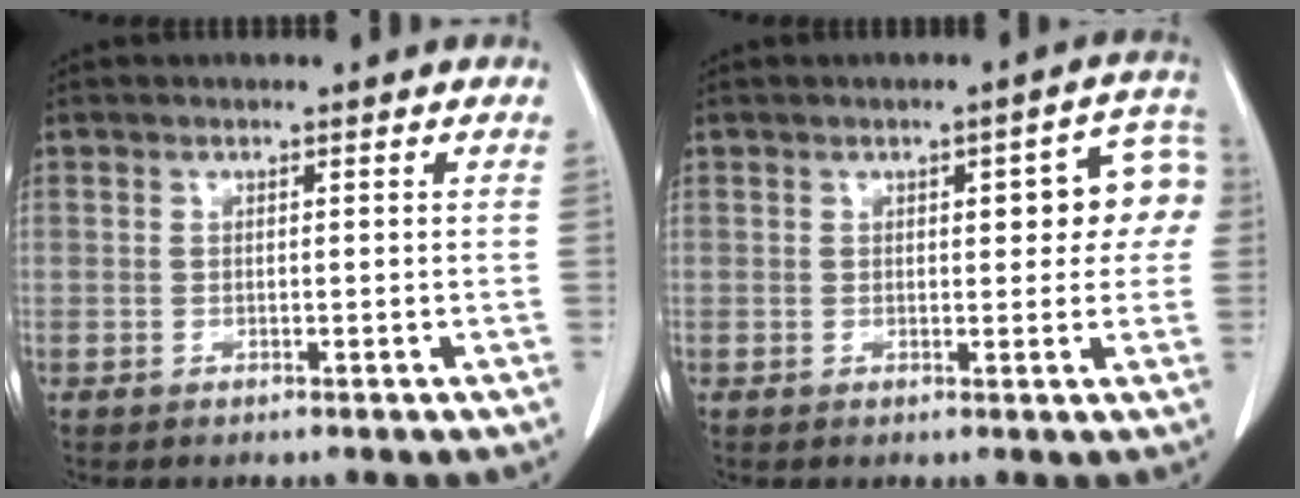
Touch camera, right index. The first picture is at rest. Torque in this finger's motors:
{"motor_torque": [0.17, 0.06, 0.10, 0.04]}